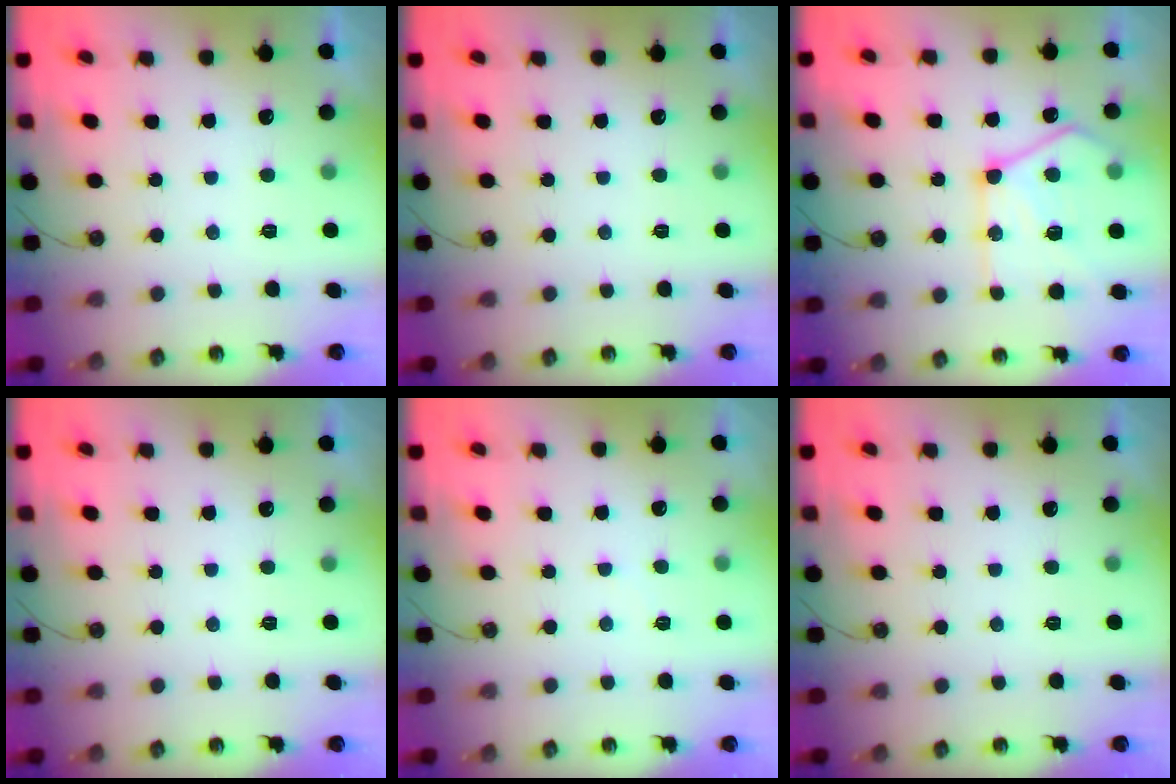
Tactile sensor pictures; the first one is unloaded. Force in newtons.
{"total": 0.0}
{"total": 18.8, "press": 18.7, "slide": 1.7}
{"total": 0.0}
{"total": 2.4, "press": 2.4, "slide": 0.4}
{"total": 0.0}